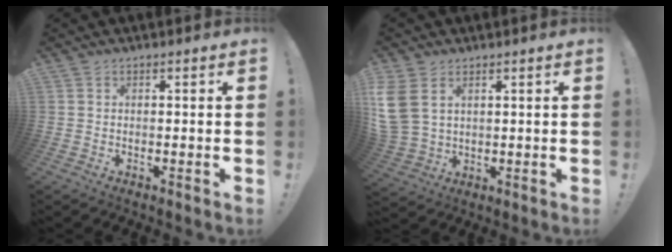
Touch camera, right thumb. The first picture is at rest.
{"total": 8.7, "force": [3.9, 5.8, 5.3], "torque": [-0.109, -0.015, 0.079]}